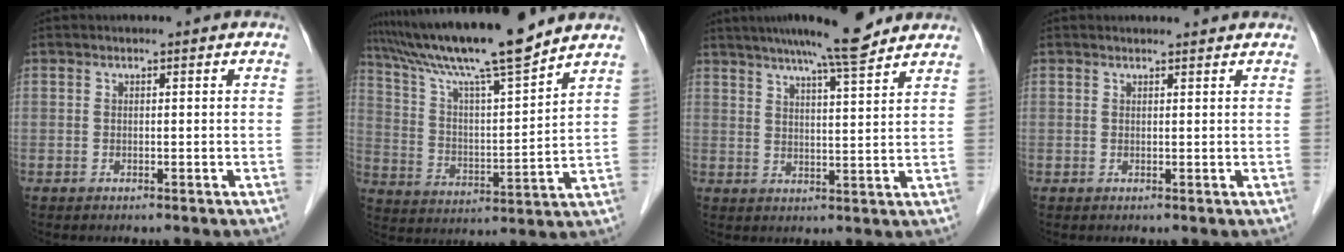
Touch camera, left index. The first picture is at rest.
{"total": 16.5, "force": [14.1, -0.6, 8.6], "torque": [-0.154, 0.004, 0.242]}
{"total": 11.0, "force": [9.3, 0.2, 5.8], "torque": [-0.093, 0.013, 0.132]}
{"total": 2.8, "force": [2.8, 0.3, 0.4], "torque": [-0.013, 0.011, 0.031]}